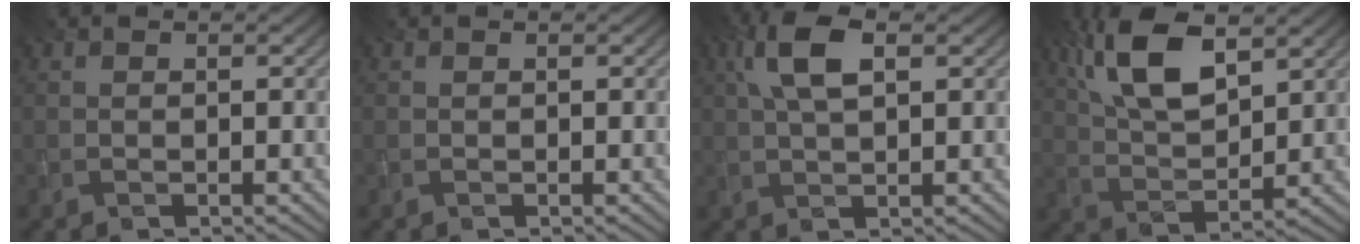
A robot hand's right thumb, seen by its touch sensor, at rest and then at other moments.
{"total": 0.0}
{"total": 6.3, "force": [2.1, 2.6, 5.3], "torque": [-0.122, 0.012, 0.038]}
{"total": 10.9, "force": [5.4, 4.4, 8.3], "torque": [-0.181, 0.012, 0.110]}